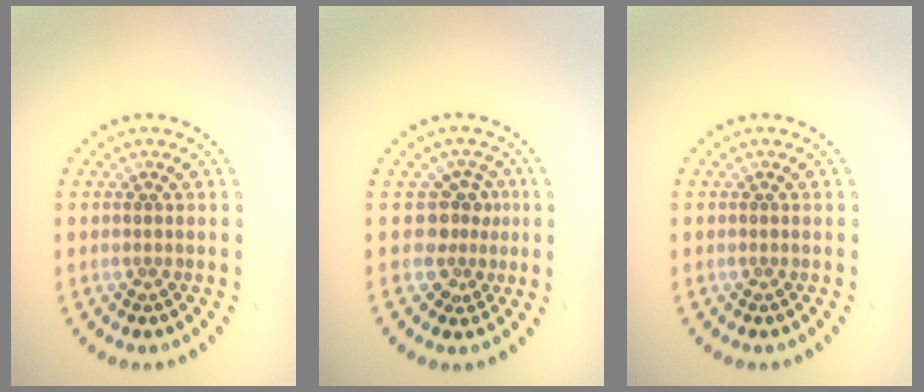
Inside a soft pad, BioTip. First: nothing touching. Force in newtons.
{"total": 2.8, "press": 2.0, "slide": 1.9}
{"total": 0.0}